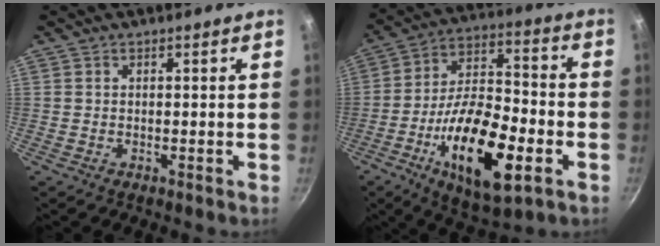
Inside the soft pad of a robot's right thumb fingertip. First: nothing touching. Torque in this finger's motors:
{"motor_torque": [0.17, 0.93, 1.81, -0.99, 0.48]}